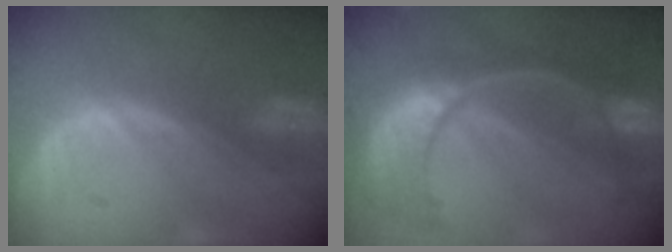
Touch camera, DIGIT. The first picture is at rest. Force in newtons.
{"total": 11.1, "press": 9.3, "slide": 6.0}